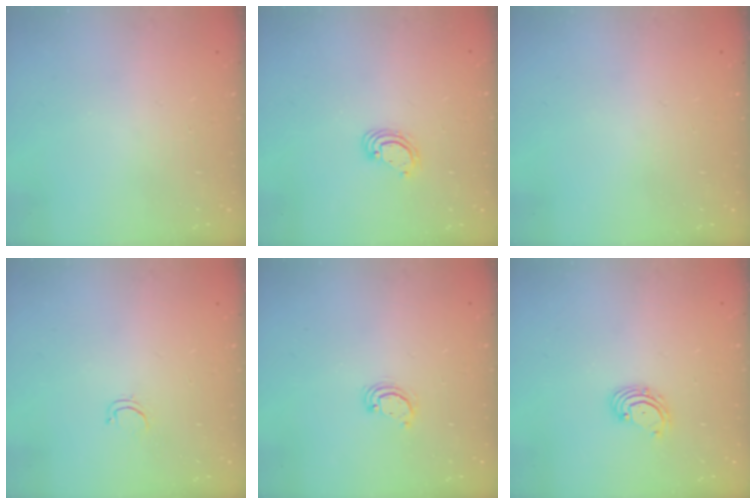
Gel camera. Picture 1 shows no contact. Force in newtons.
{"total": 3.7, "press": 3.7, "slide": 0.3}
{"total": 0.0}
{"total": 2.6, "press": 2.5, "slide": 0.4}
{"total": 2.6, "press": 2.6, "slide": 0.3}
{"total": 2.6, "press": 2.5, "slide": 0.6}